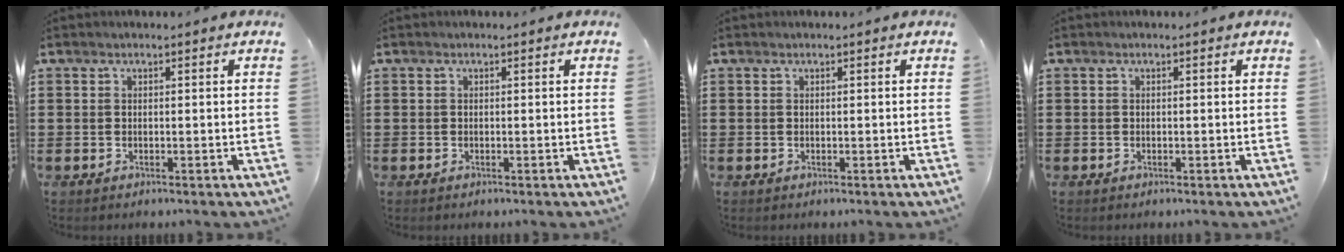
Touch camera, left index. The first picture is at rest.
{"total": 0.0}
{"total": 0.0}
{"total": 0.0}